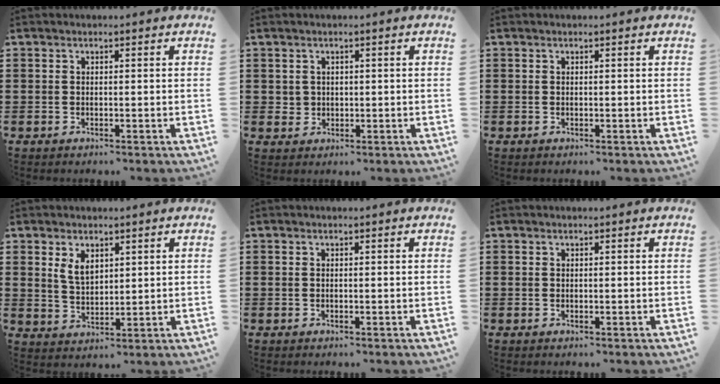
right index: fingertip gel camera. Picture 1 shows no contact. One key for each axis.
{"total": 1.2, "fx": 0.3, "fy": 1.1, "fz": 0.2, "tx": -0.008, "ty": 0.005, "tz": 0.006}
{"total": 0.0}
{"total": 3.7, "fx": 1.9, "fy": 2.2, "fz": 2.3, "tx": -0.053, "ty": 0.007, "tz": 0.034}
{"total": 0.0}
{"total": 0.0}